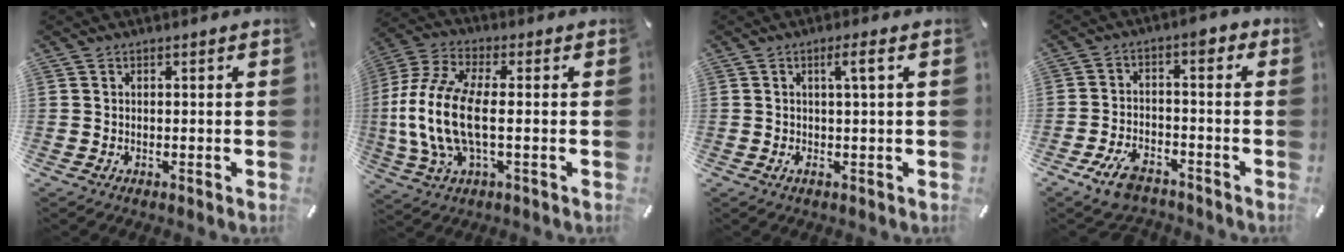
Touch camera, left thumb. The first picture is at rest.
{"total": 14.8, "force": [-0.9, 6.5, 13.3], "torque": [-0.296, -0.017, -0.020]}
{"total": 4.5, "force": [0.8, 0.1, 4.4], "torque": [-0.076, -0.007, 0.008]}
{"total": 9.8, "force": [-5.1, 5.7, 6.2], "torque": [-0.114, 0.030, -0.094]}